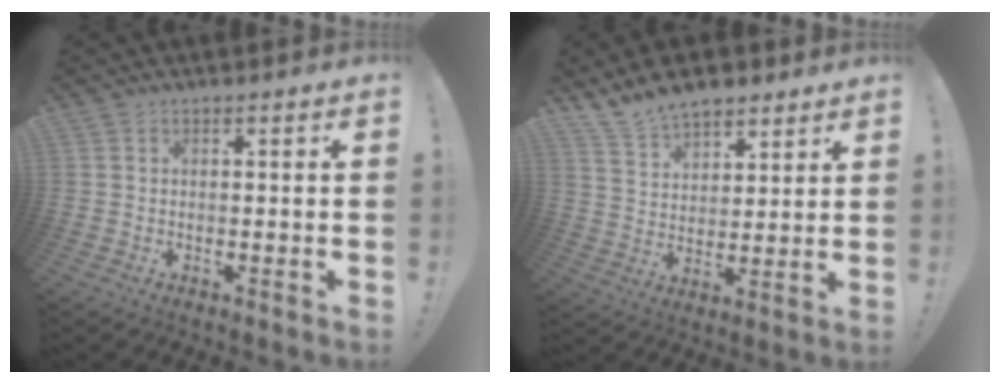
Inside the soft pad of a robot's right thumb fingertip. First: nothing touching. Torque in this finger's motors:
{"motor_torque": [0.69, 0.79, 0.12, 0.12, 0.00]}